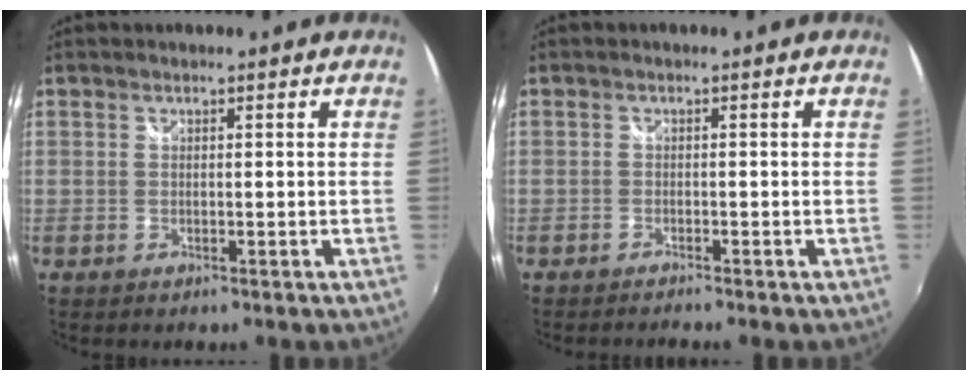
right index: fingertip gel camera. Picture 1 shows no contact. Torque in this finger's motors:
{"motor_torque": [0.50, -0.56, 0.12, 0.00]}